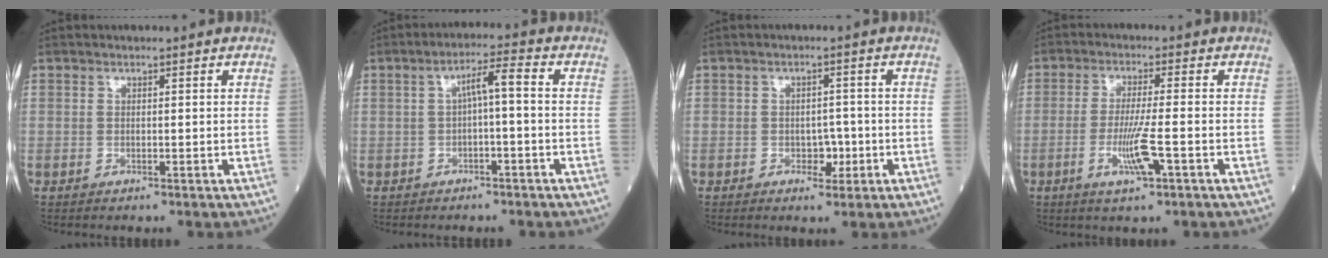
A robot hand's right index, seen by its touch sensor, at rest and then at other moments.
{"total": 4.2, "force": [-0.2, 0.5, 4.1], "torque": [-0.066, 0.019, -0.002]}
{"total": 3.1, "force": [-1.0, 2.1, 2.1], "torque": [-0.021, 0.005, -0.010]}
{"total": 6.2, "force": [-2.2, 0.1, 5.8], "torque": [-0.113, -0.012, -0.039]}